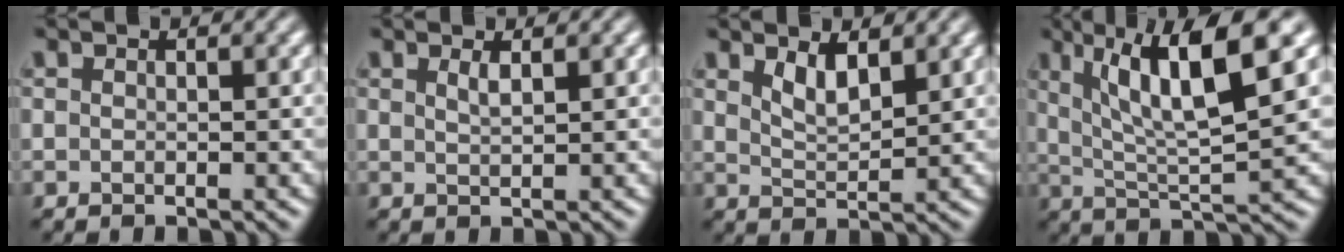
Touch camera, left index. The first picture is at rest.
{"total": 1.2, "force": [0.7, 0.3, 0.9], "torque": [-0.011, 0.001, 0.011]}
{"total": 2.6, "force": [1.7, 0.8, 1.8], "torque": [-0.036, -0.008, 0.035]}
{"total": 10.0, "force": [4.2, 2.0, 8.8], "torque": [-0.143, 0.004, 0.078]}